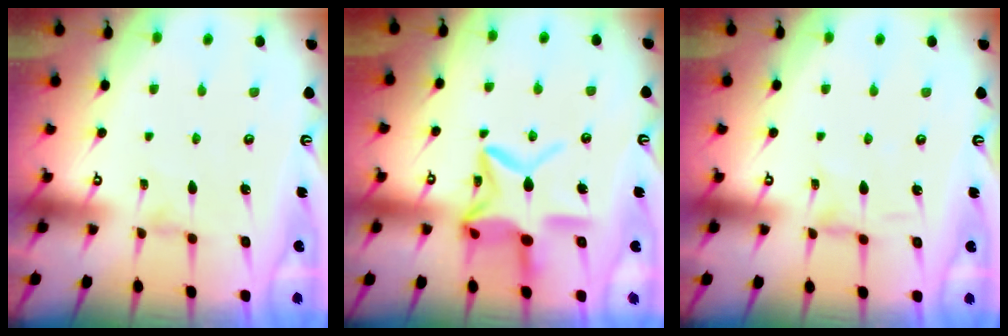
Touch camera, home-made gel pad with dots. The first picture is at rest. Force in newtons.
{"total": 15.6, "press": 15.5, "slide": 1.2}
{"total": 1.7, "press": 1.7, "slide": 0.4}